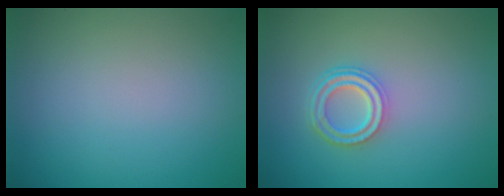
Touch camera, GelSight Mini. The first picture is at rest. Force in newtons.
{"total": 3.4, "press": 2.6, "slide": 2.1}